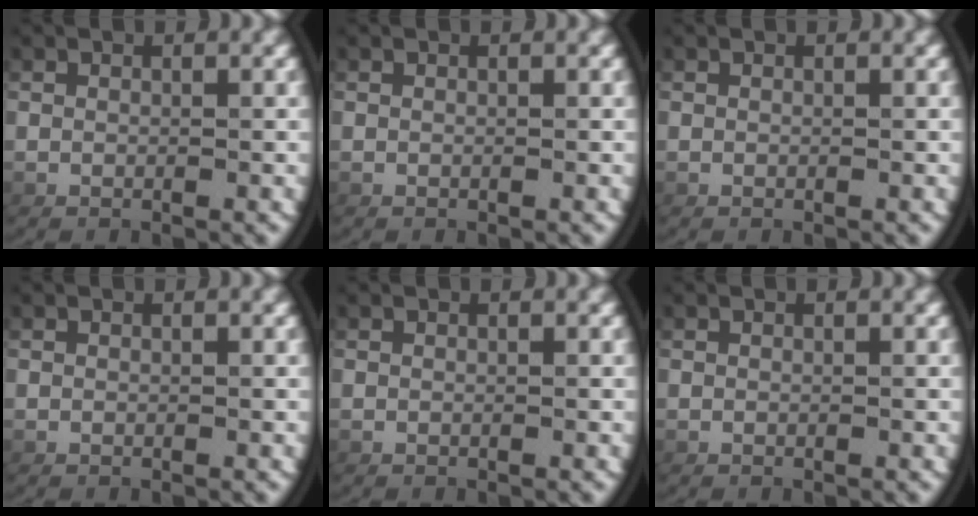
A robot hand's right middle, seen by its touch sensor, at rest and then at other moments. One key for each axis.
{"total": 0.0}
{"total": 0.0}
{"total": 0.0}
{"total": 0.0}
{"total": 0.0}